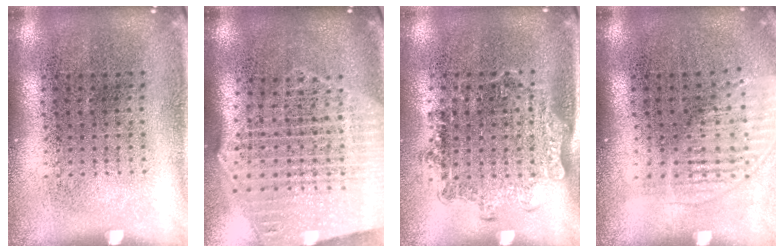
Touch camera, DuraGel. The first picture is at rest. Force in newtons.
{"total": 2.7, "press": 2.3, "slide": 1.4}
{"total": 1.4, "press": 1.1, "slide": 0.8}
{"total": 1.3, "press": 1.2, "slide": 0.6}